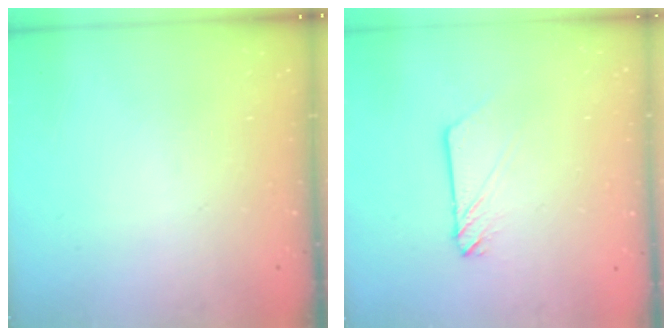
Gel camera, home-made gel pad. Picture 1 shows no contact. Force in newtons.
{"total": 3.0, "press": 3.0, "slide": 0.2}